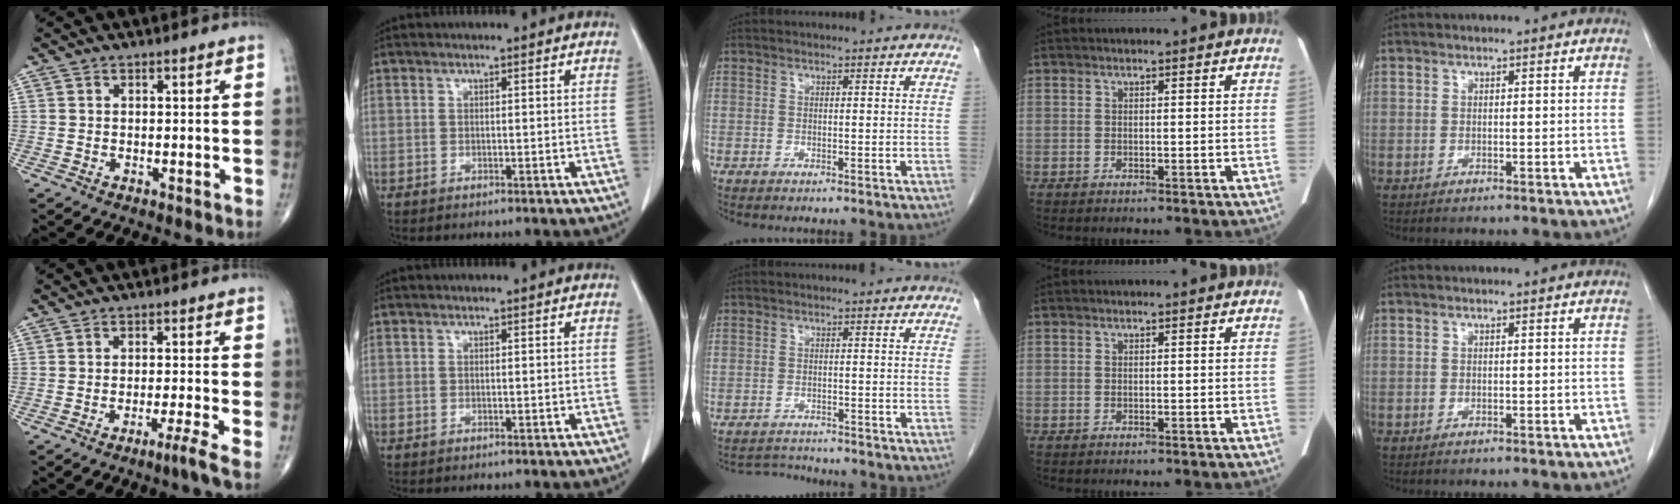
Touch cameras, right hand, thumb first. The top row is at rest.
{"thumb": {"total": 3.2, "force": [-2.1, -1.1, 2.1], "torque": [-0.047, 0.003, -0.043]}, "middle": {"total": 2.6, "force": [-2.5, 0.0, -0.7], "torque": [0.011, -0.012, -0.038]}}